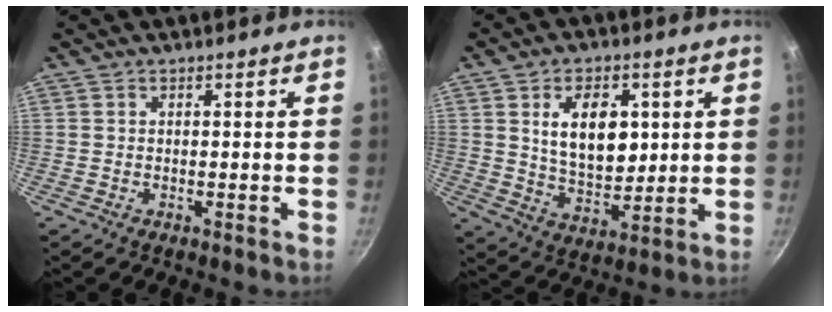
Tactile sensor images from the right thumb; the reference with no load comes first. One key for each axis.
{"total": 12.5, "fx": 3.0, "fy": 7.8, "fz": 9.2, "tx": -0.120, "ty": -0.021, "tz": 0.059}